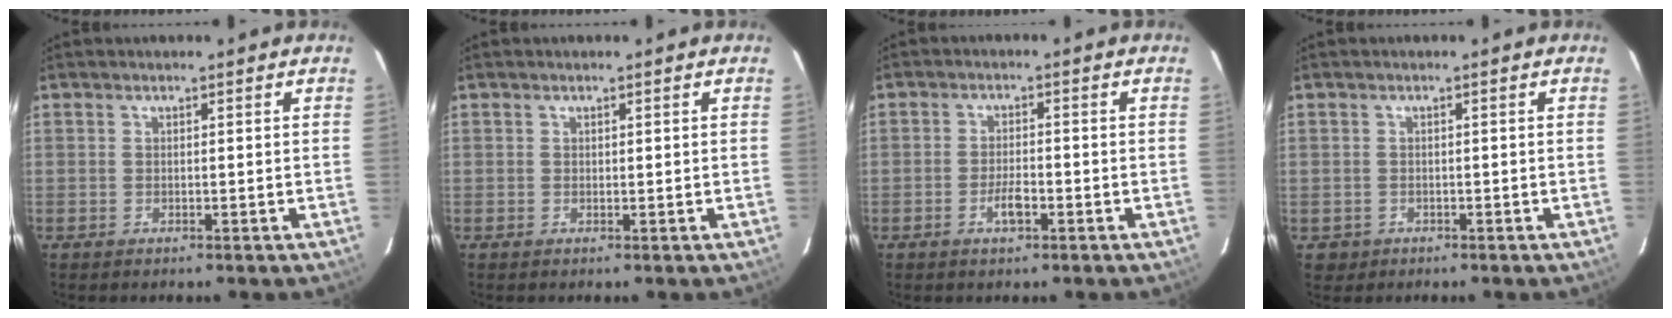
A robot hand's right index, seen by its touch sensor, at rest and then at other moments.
{"total": 0.0}
{"total": 3.1, "force": [-1.4, 0.8, 2.6], "torque": [-0.051, 0.001, -0.025]}
{"total": 2.1, "force": [-0.7, 1.9, 0.0], "torque": [0.002, 0.007, -0.007]}